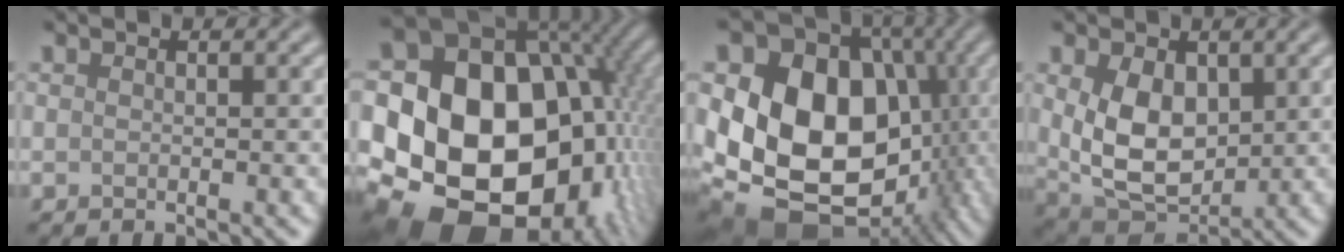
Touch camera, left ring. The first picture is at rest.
{"total": 21.8, "force": [-2.8, 17.0, 13.4], "torque": [-0.217, -0.008, -0.061]}
{"total": 17.6, "force": [-1.4, 14.1, 10.5], "torque": [-0.166, -0.007, -0.015]}
{"total": 7.1, "force": [1.0, 4.8, 5.2], "torque": [-0.109, -0.012, 0.025]}